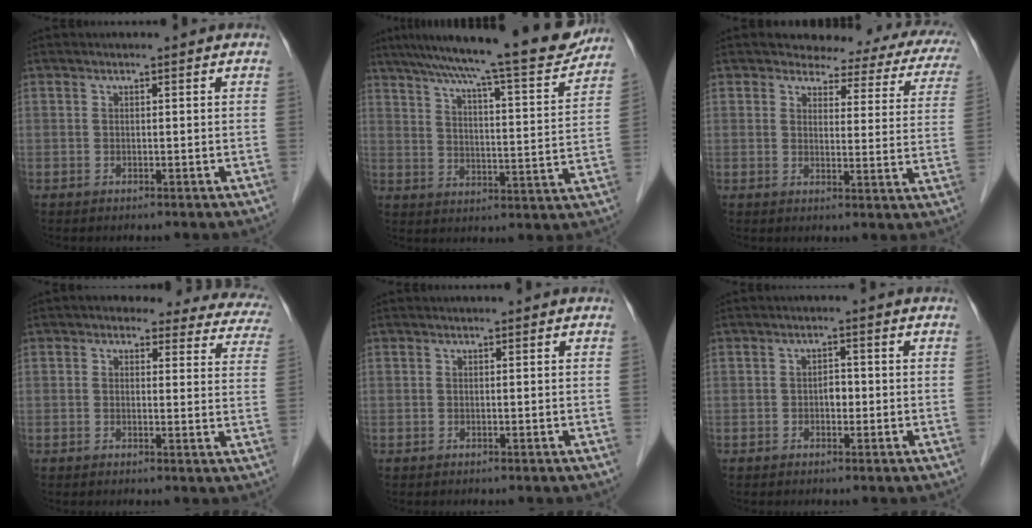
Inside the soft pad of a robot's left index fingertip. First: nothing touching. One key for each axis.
{"total": 21.2, "fx": 18.4, "fy": 1.4, "fz": 10.5, "tx": -0.166, "ty": -0.014, "tz": 0.249}
{"total": 14.2, "fx": 11.9, "fy": 5.3, "fz": 5.7, "tx": -0.037, "ty": -0.014, "tz": 0.106}
{"total": 16.1, "fx": 14.2, "fy": 6.2, "fz": 4.5, "tx": -0.016, "ty": -0.005, "tz": 0.128}
{"total": 0.0}
{"total": 1.8, "fx": -0.5, "fy": 1.1, "fz": 1.3, "tx": -0.016, "ty": 0.005, "tz": -0.008}